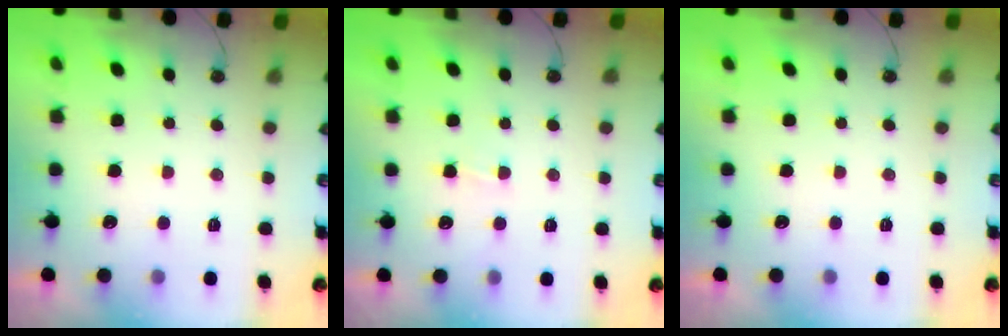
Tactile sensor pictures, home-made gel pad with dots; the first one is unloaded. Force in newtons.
{"total": 1.4, "press": 1.3, "slide": 0.2}
{"total": 0.0}